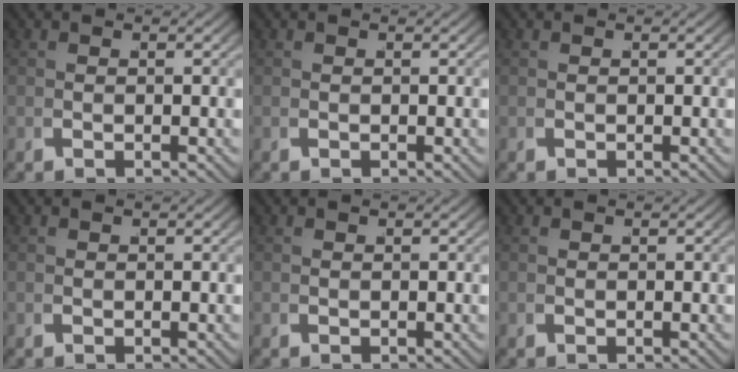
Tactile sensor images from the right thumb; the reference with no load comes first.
{"total": 0.0}
{"total": 0.0}
{"total": 0.0}
{"total": 0.0}
{"total": 0.0}